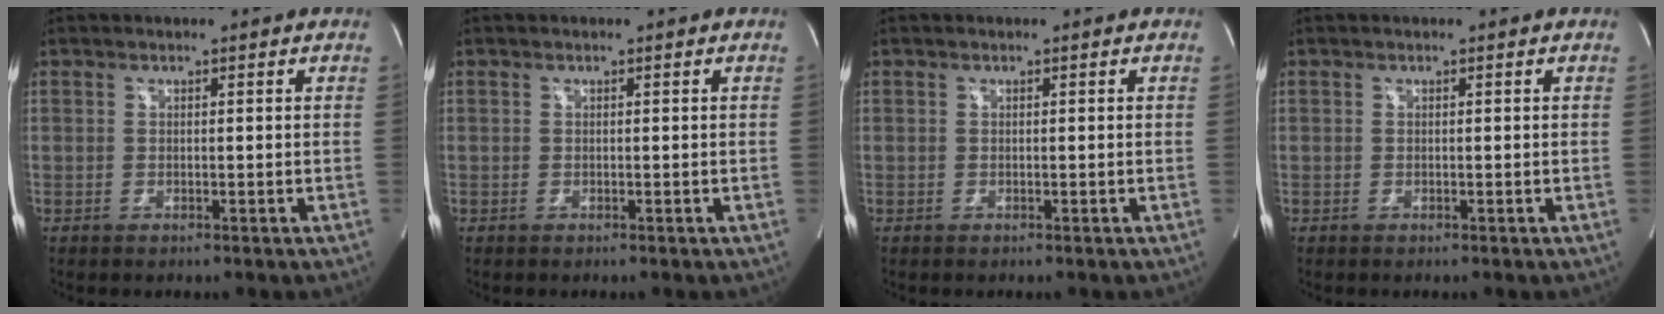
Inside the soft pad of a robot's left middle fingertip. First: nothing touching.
{"total": 0.0}
{"total": 0.0}
{"total": 0.0}